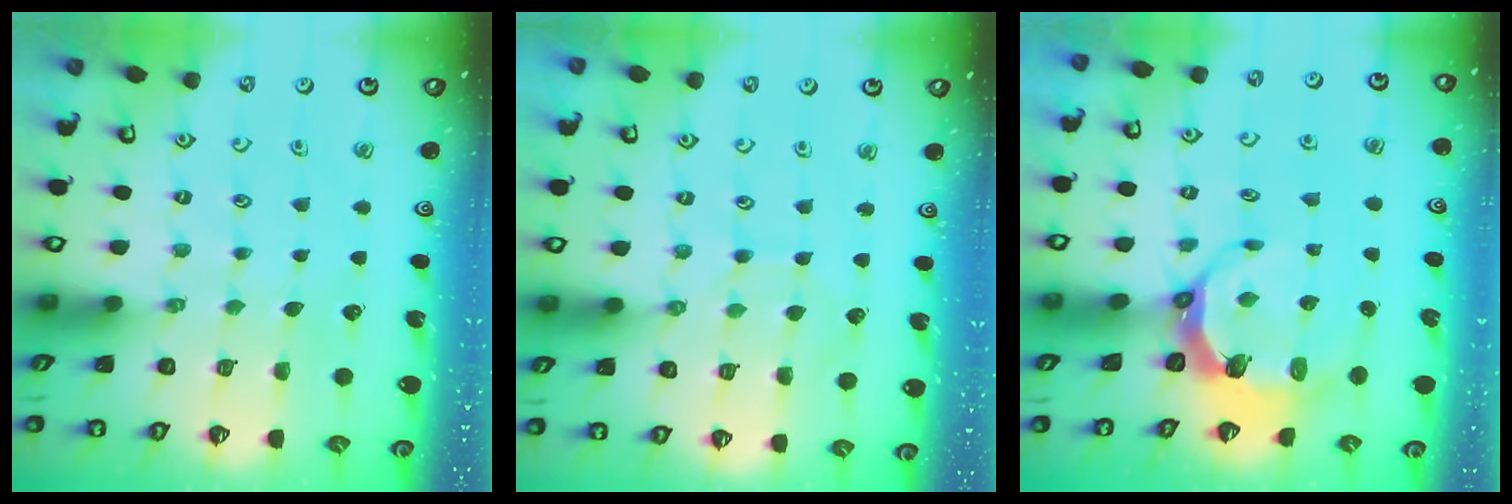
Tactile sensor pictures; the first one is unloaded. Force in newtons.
{"total": 5.1, "press": 5.1, "slide": 0.2}
{"total": 6.9, "press": 5.9, "slide": 3.6}